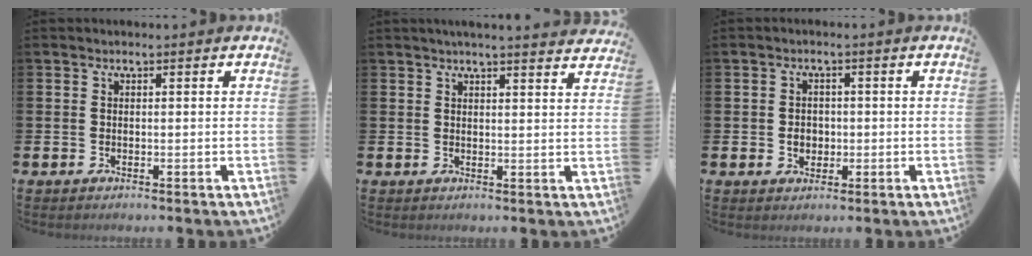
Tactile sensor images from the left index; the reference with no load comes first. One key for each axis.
{"total": 3.4, "fx": 3.3, "fy": -0.4, "fz": 0.5, "tx": -0.015, "ty": -0.017, "tz": 0.059}
{"total": 2.4, "fx": -0.3, "fy": 2.1, "fz": 1.2, "tx": -0.012, "ty": 0.000, "tz": -0.012}